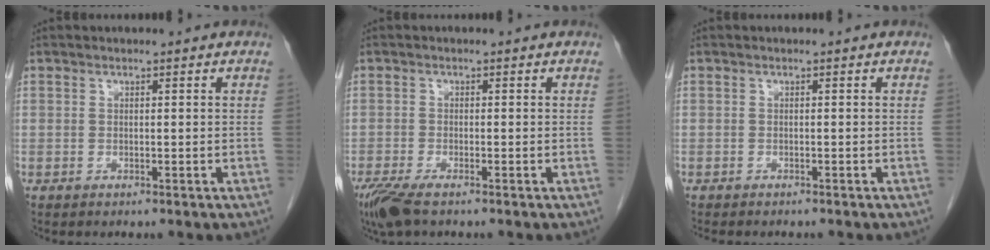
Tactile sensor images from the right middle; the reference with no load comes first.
{"total": 4.8, "force": [-3.4, 1.1, 3.2], "torque": [-0.066, -0.014, -0.061]}
{"total": 3.9, "force": [-3.4, 1.0, 1.7], "torque": [-0.019, -0.006, -0.040]}